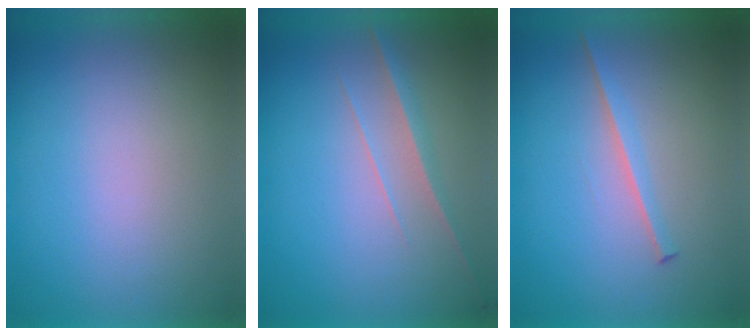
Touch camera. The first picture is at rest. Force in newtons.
{"total": 2.8}
{"total": 1.6}